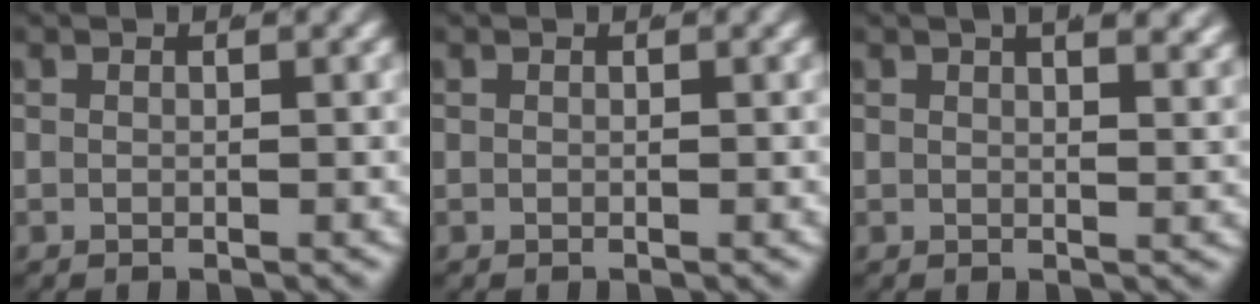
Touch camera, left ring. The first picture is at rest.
{"total": 0.0}
{"total": 3.8, "force": [2.6, 1.1, 2.6], "torque": [-0.025, 0.014, 0.033]}